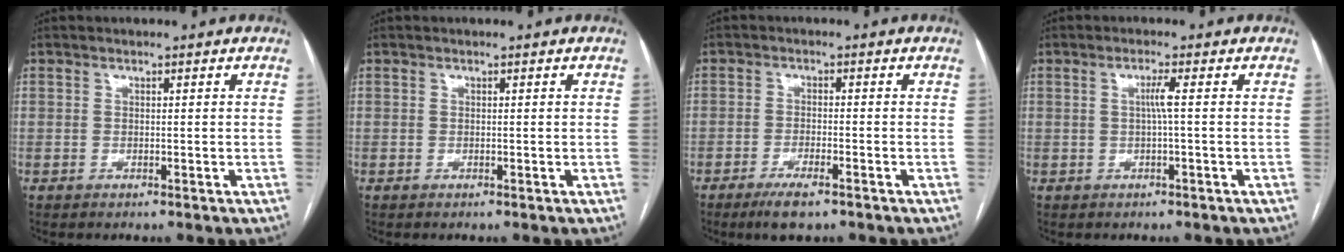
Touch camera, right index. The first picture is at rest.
{"total": 0.0}
{"total": 4.8, "force": [-3.3, 0.9, 3.4], "torque": [-0.068, -0.007, -0.053]}
{"total": 2.0, "force": [0.0, -0.5, 1.9], "torque": [-0.034, 0.002, 0.001]}